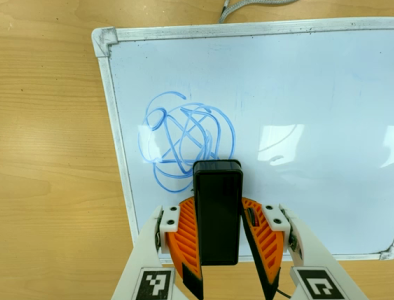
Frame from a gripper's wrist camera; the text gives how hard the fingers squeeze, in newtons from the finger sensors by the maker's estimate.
{"total": 5.4, "left": 5.0, "right": 5.9}